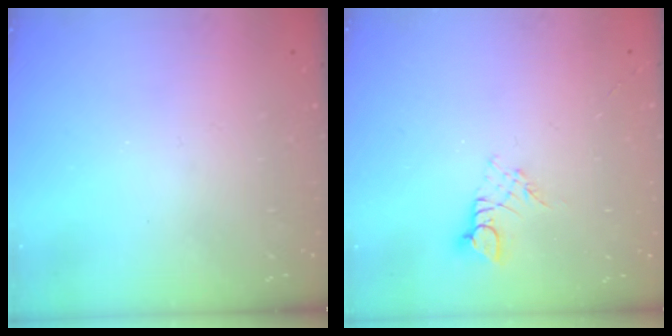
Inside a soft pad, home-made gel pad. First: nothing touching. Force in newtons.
{"total": 2.7, "press": 2.7, "slide": 0.3}